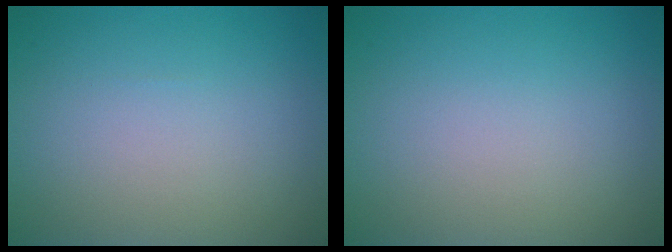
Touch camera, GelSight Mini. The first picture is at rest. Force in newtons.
{"total": 0.0}